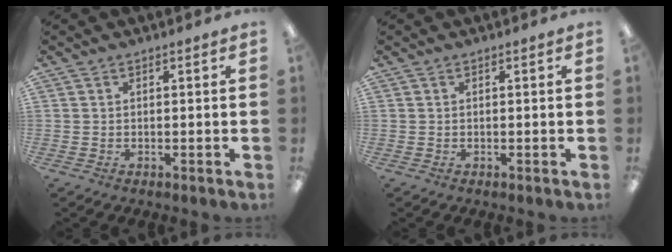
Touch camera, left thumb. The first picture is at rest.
{"total": 0.0}